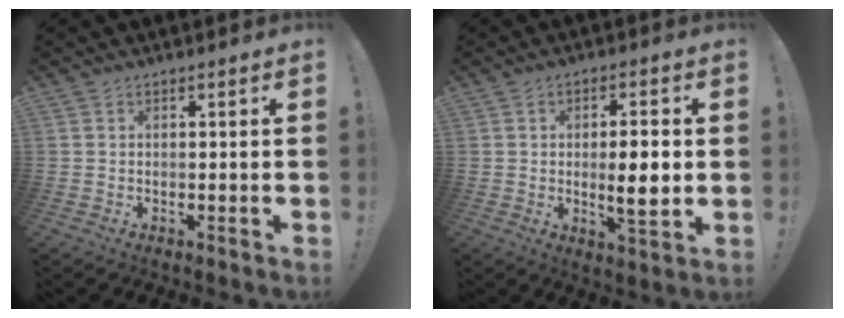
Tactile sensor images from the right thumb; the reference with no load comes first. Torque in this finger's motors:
{"motor_torque": [0.15, 0.18, 0.60, 0.30, 0.00]}